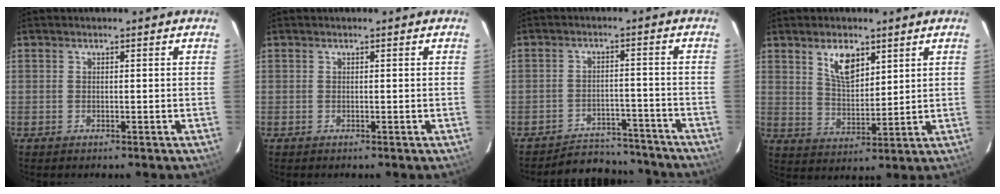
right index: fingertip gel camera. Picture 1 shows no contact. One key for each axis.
{"total": 0.0}
{"total": 12.8, "fx": -11.8, "fy": 4.3, "fz": 2.1, "tx": -0.052, "ty": 0.029, "tz": -0.151}
{"total": 7.6, "fx": 4.3, "fy": 3.6, "fz": 5.1, "tx": -0.088, "ty": 0.004, "tz": 0.086}